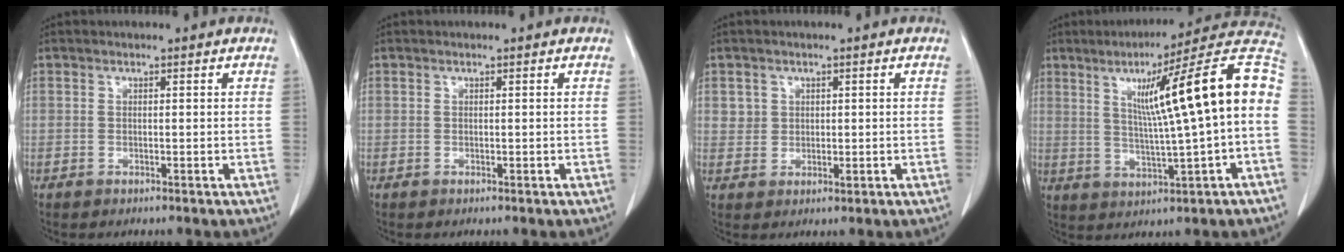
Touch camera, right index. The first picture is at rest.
{"total": 0.0}
{"total": 2.5, "force": [1.2, 2.2, 0.3], "torque": [0.007, -0.006, 0.016]}
{"total": 18.5, "force": [2.7, -0.1, 18.3], "torque": [-0.254, 0.030, 0.034]}